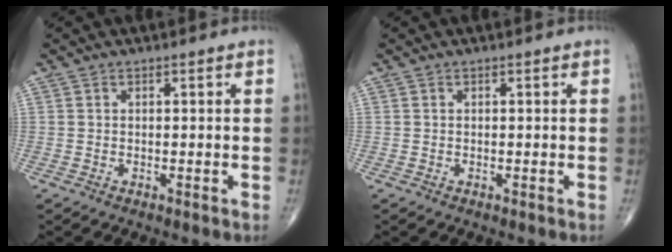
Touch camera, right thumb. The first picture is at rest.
{"total": 0.0}